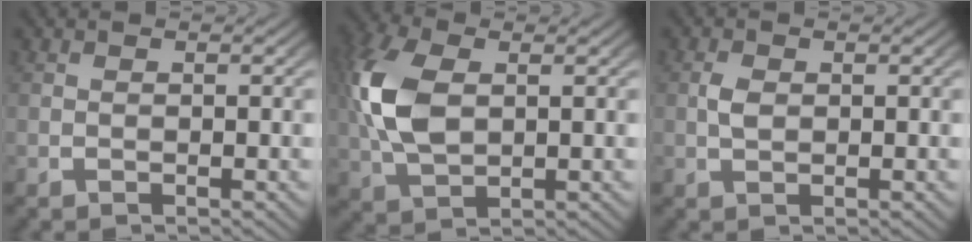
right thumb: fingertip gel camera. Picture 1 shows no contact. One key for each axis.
{"total": 7.1, "fx": 1.0, "fy": 4.5, "fz": 5.4, "tx": -0.151, "ty": -0.013, "tz": 0.030}
{"total": 1.4, "fx": 0.2, "fy": 1.0, "fz": 1.0, "tx": -0.025, "ty": -0.003, "tz": 0.005}